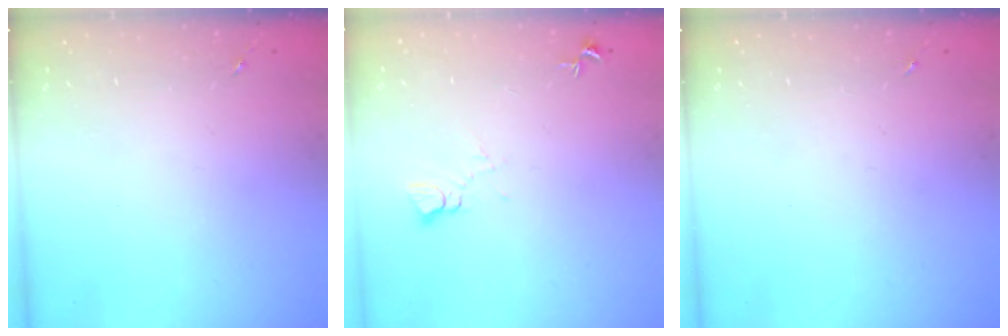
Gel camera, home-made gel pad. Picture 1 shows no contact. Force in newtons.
{"total": 4.3, "press": 4.3, "slide": 0.4}
{"total": 0.0}